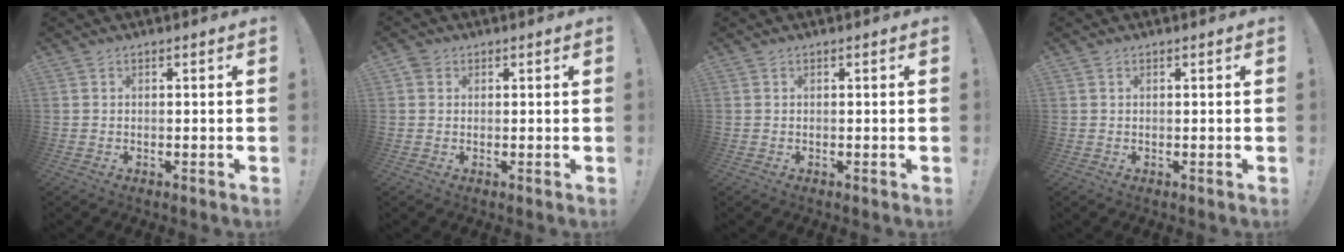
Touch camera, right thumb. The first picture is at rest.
{"total": 1.7, "force": [0.9, 1.4, 0.4], "torque": [-0.005, 0.000, 0.015]}
{"total": 0.0}
{"total": 0.0}